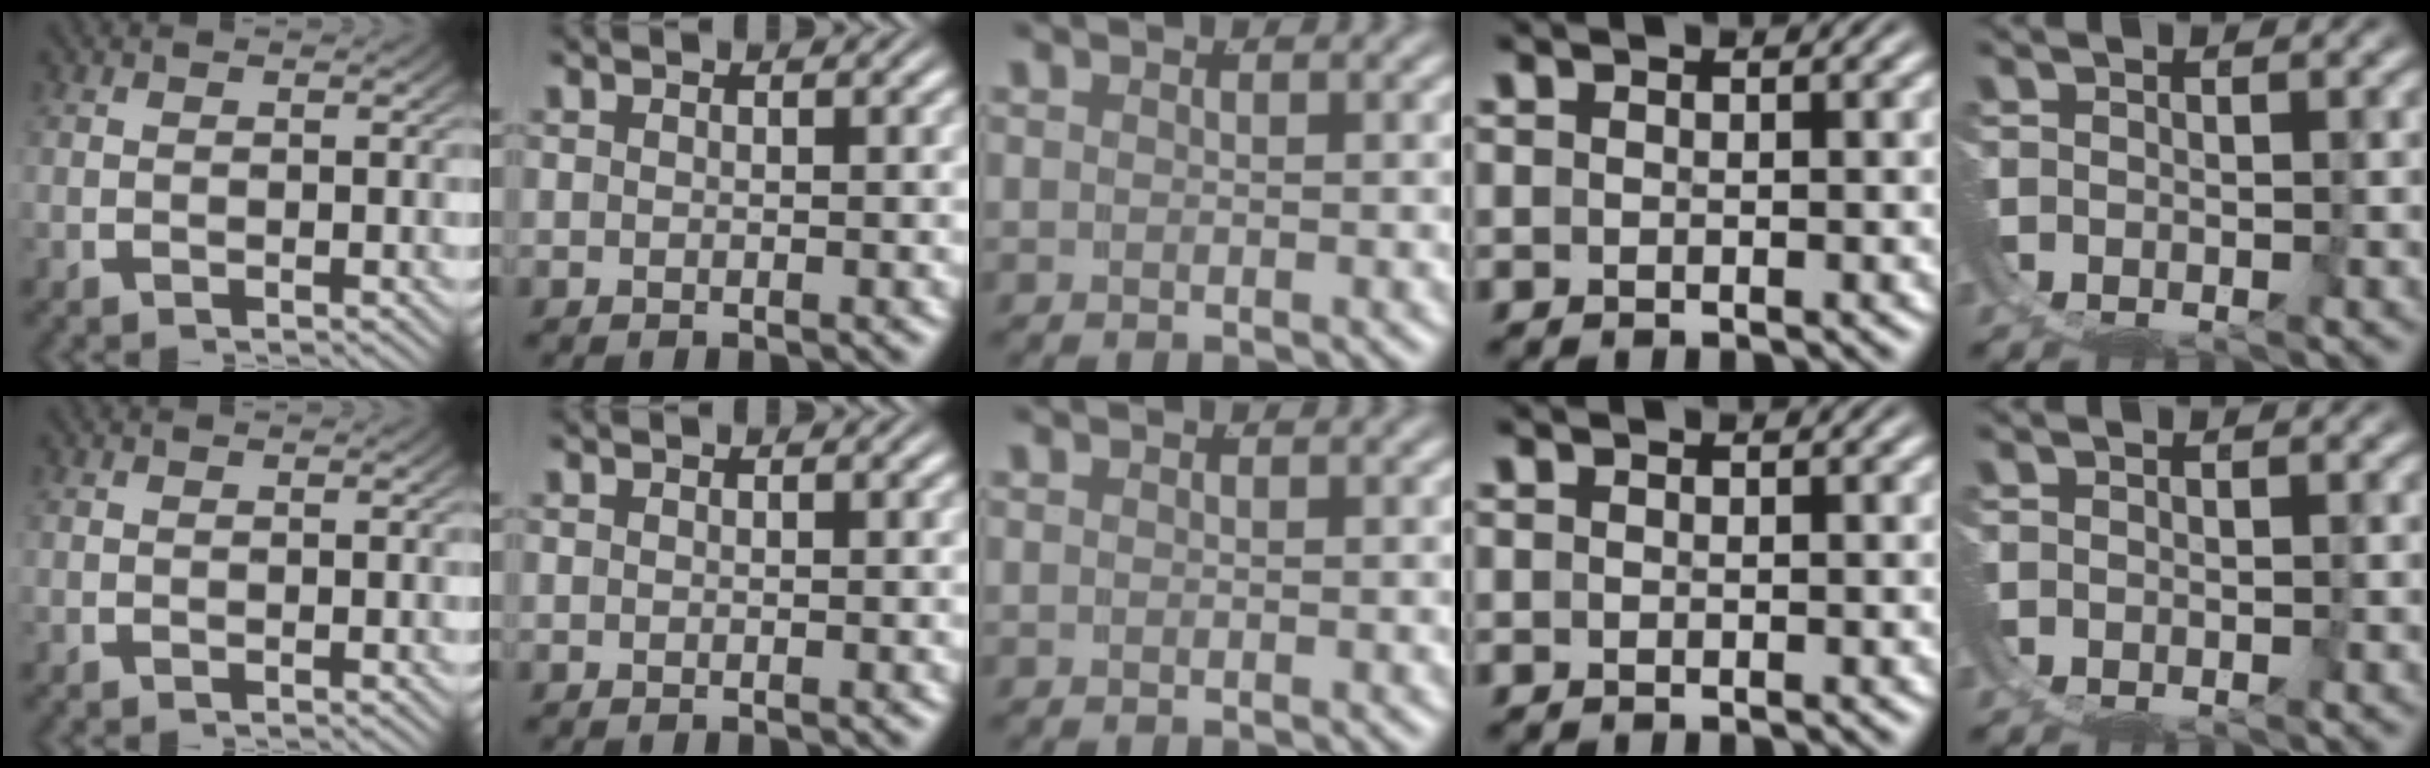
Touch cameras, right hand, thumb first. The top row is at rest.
{}